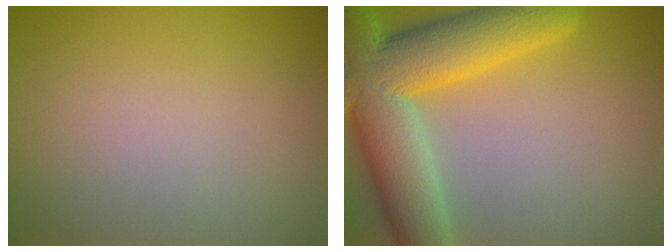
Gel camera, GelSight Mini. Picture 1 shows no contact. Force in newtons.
{"total": 11.6, "press": 11.6, "slide": 0.6}